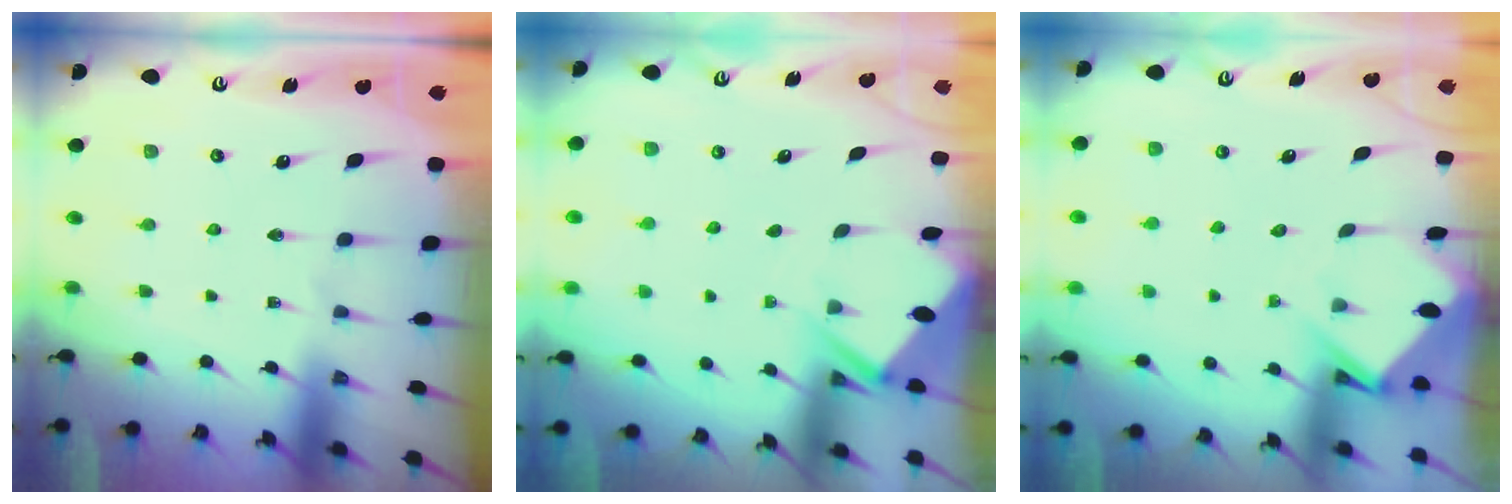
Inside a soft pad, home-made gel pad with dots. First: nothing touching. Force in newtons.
{"total": 3.0, "press": 2.9, "slide": 0.4}
{"total": 4.0, "press": 4.0, "slide": 0.3}